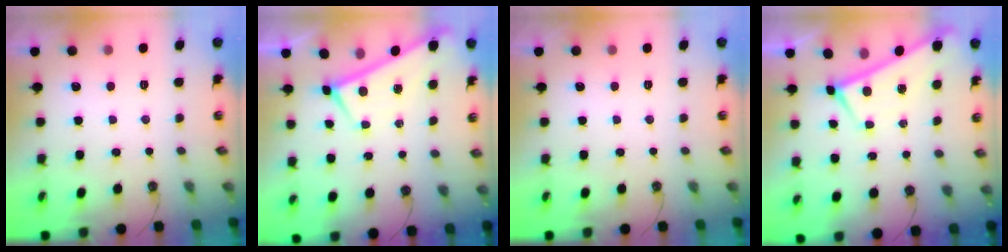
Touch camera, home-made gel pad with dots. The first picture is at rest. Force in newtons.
{"total": 0.0}
{"total": 0.0}
{"total": 0.0}